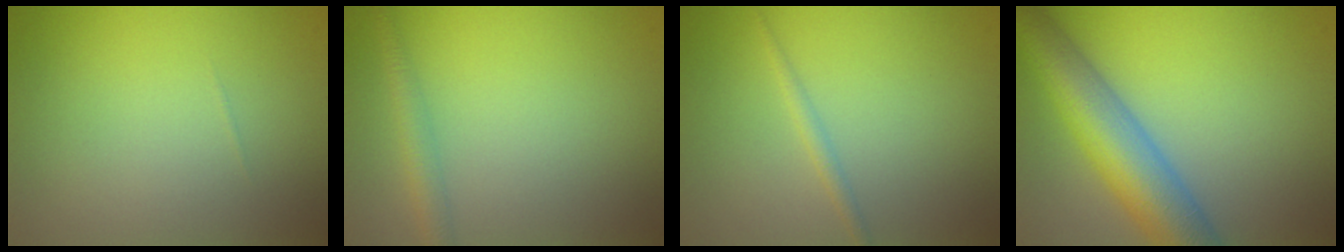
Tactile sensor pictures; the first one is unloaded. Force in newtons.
{"total": 2.0, "press": 2.0, "slide": 0.1}
{"total": 1.1, "press": 1.1, "slide": 0.0}
{"total": 8.5, "press": 8.4, "slide": 0.2}